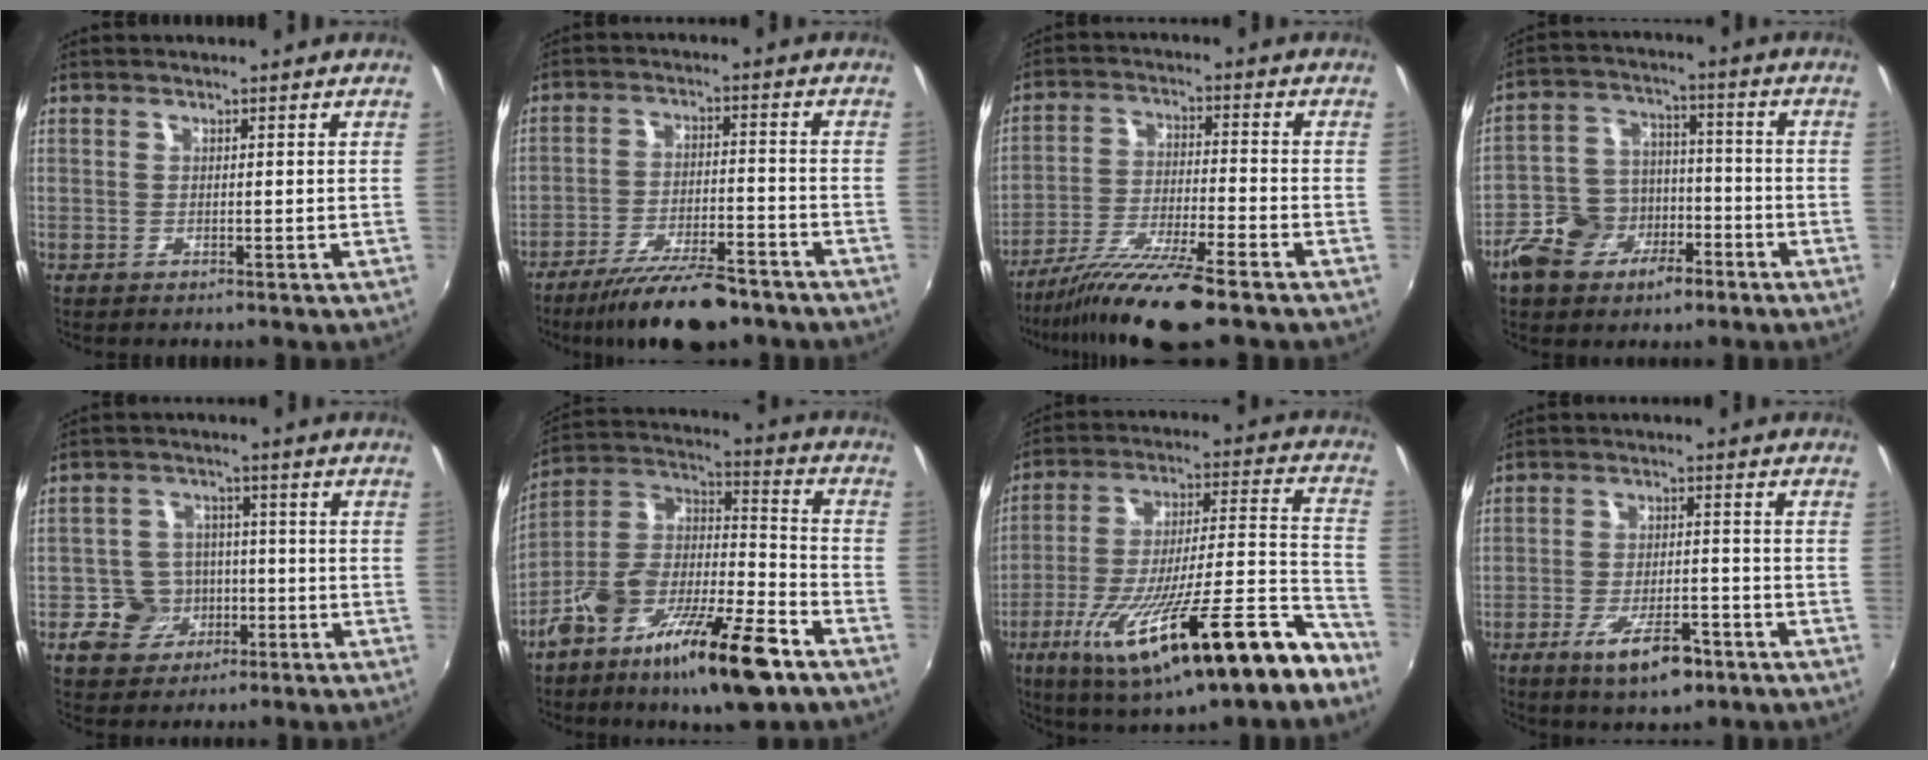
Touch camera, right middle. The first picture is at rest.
{"total": 13.0, "force": [-10.4, 3.2, 7.1], "torque": [-0.146, -0.017, -0.168]}
{"total": 13.2, "force": [-10.4, 0.4, 8.1], "torque": [-0.168, -0.029, -0.186]}
{"total": 13.9, "force": [-7.5, 9.4, 7.0], "torque": [-0.175, 0.014, -0.121]}
{"total": 7.8, "force": [-3.0, 7.0, 1.6], "torque": [-0.048, 0.015, -0.042]}
{"total": 20.8, "force": [-12.2, 6.1, 15.8], "torque": [-0.274, -0.012, -0.216]}
{"total": 27.2, "force": [-16.6, 5.2, 21.0], "torque": [-0.338, -0.041, -0.260]}
{"total": 9.1, "force": [-5.4, 3.1, 6.7], "torque": [-0.134, -0.013, -0.083]}